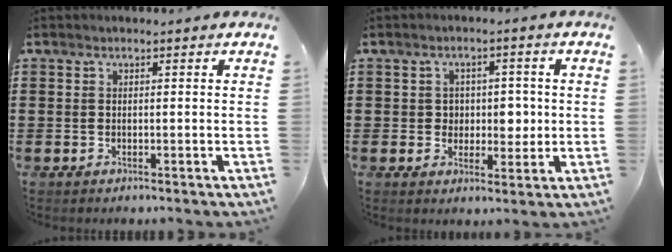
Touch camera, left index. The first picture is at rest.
{"total": 4.3, "force": [0.4, 3.3, 2.7], "torque": [-0.040, -0.001, -0.002]}